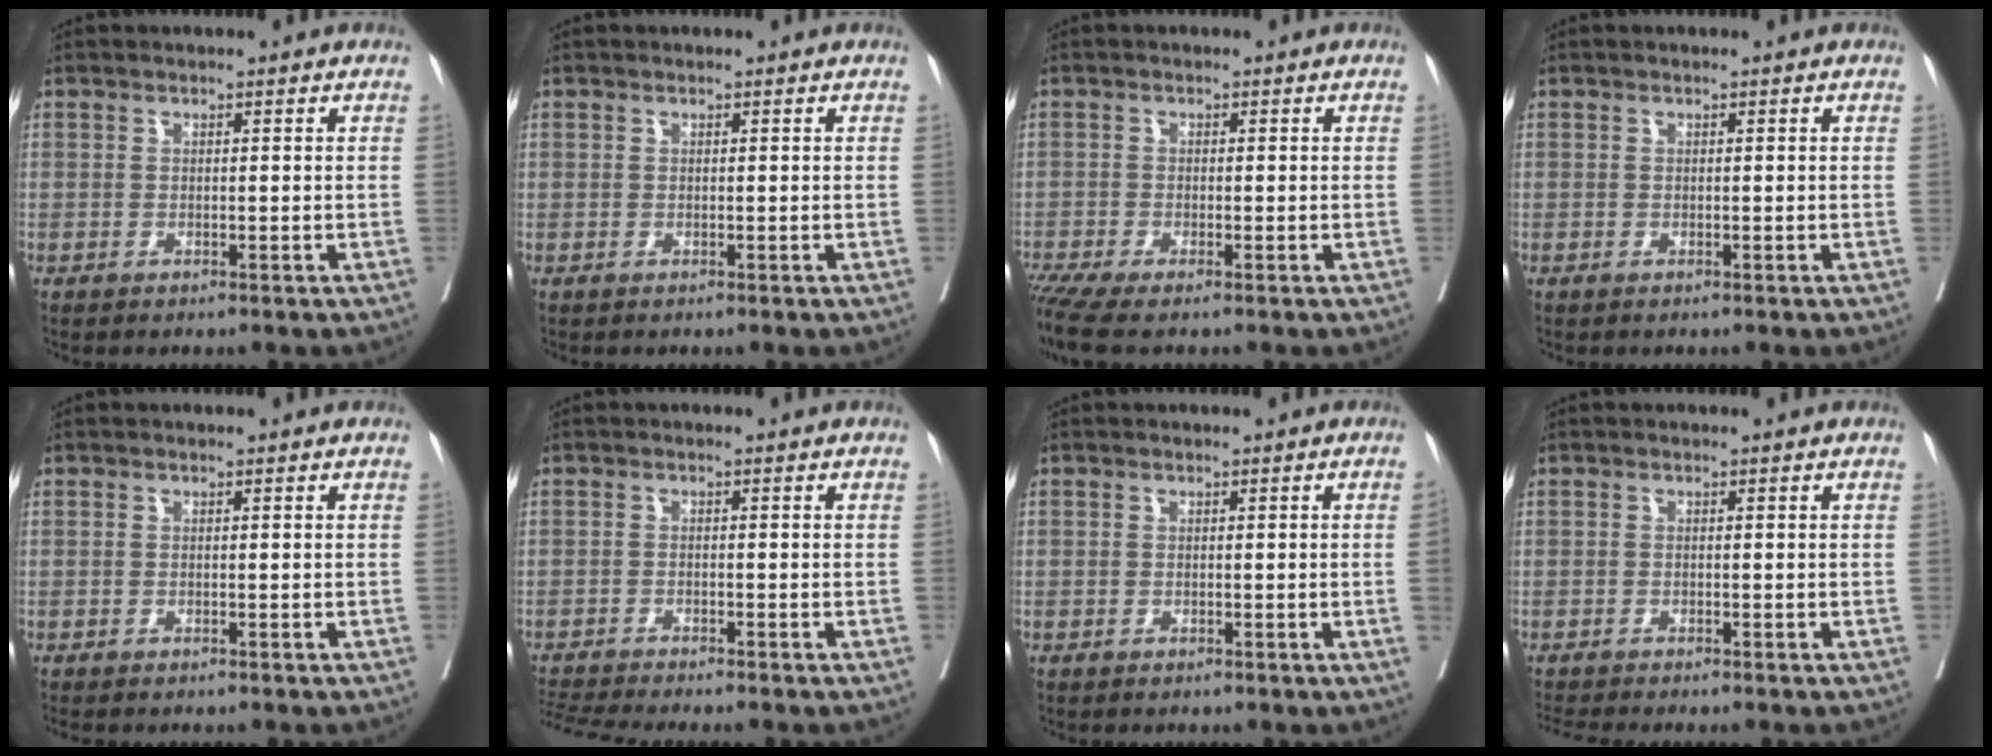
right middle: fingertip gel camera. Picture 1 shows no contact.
{"total": 0.0}
{"total": 3.9, "force": [-3.0, 0.1, 2.5], "torque": [-0.051, -0.012, -0.061]}
{"total": 0.0}
{"total": 2.1, "force": [-1.8, 0.4, 0.9], "torque": [-0.018, -0.006, -0.024]}
{"total": 6.0, "force": [-5.6, -1.1, 1.8], "torque": [-0.033, -0.017, -0.094]}
{"total": 0.6, "force": [-0.1, -0.2, 0.6], "torque": [-0.009, -0.001, -0.002]}
{"total": 2.7, "force": [-2.5, -0.8, 0.6], "torque": [-0.018, -0.015, -0.046]}